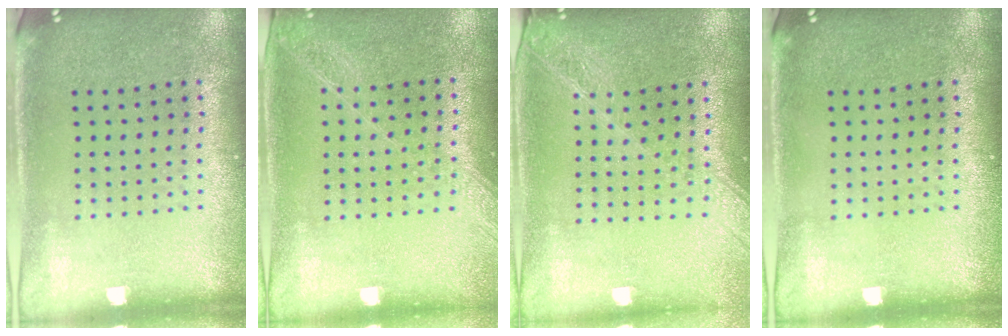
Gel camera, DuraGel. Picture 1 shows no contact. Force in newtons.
{"total": 1.3, "press": 1.2, "slide": 0.3}
{"total": 1.8, "press": 1.6, "slide": 0.8}
{"total": 0.0}